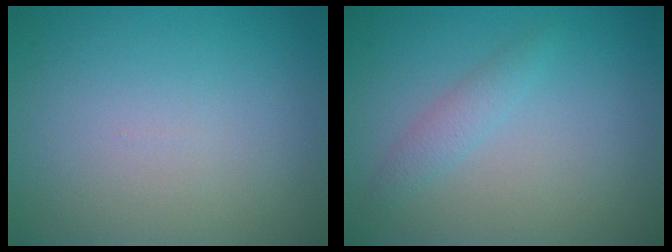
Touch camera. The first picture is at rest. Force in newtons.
{"total": 1.5, "press": 1.5, "slide": 0.0}